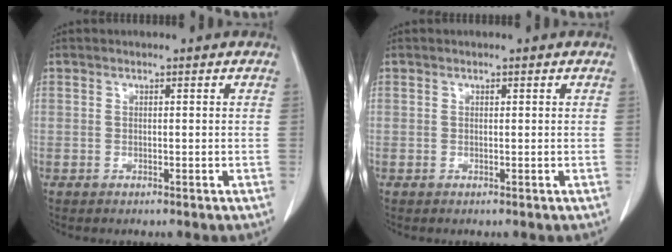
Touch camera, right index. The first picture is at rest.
{"total": 0.0}